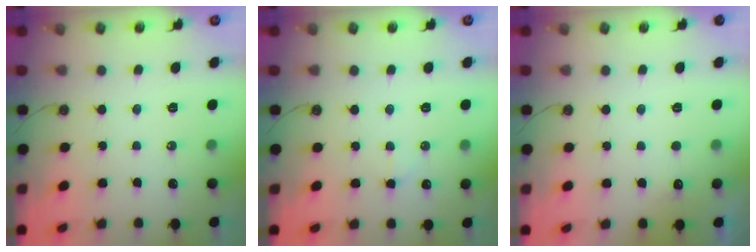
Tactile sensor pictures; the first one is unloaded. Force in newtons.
{"total": 3.2, "press": 3.0, "slide": 0.8}
{"total": 3.6, "press": 3.4, "slide": 1.3}